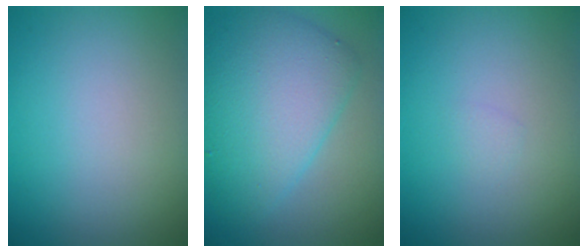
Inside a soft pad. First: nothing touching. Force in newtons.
{"total": 7.8, "press": 7.8, "slide": 0.2}
{"total": 0.5, "press": 0.5, "slide": 0.0}